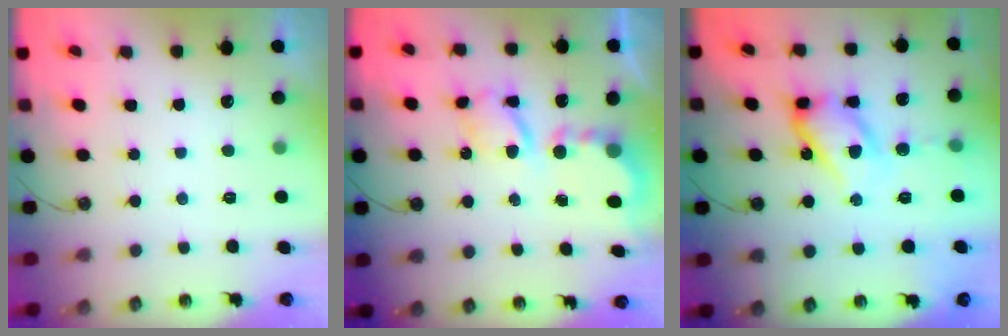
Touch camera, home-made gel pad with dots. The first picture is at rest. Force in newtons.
{"total": 7.6, "press": 7.6, "slide": 0.3}
{"total": 15.2, "press": 15.1, "slide": 0.8}